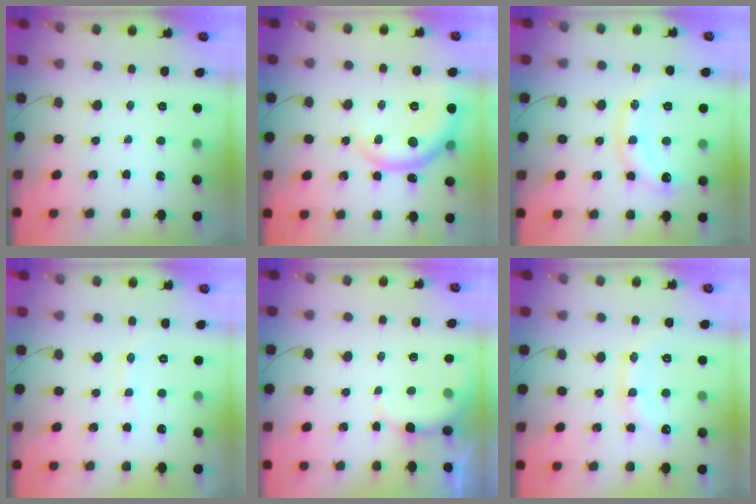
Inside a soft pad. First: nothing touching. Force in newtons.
{"total": 9.9, "press": 9.8, "slide": 1.0}
{"total": 12.9, "press": 12.8, "slide": 0.8}
{"total": 6.3, "press": 6.3, "slide": 0.8}
{"total": 2.8, "press": 2.7, "slide": 0.7}
{"total": 12.6, "press": 12.6, "slide": 0.9}